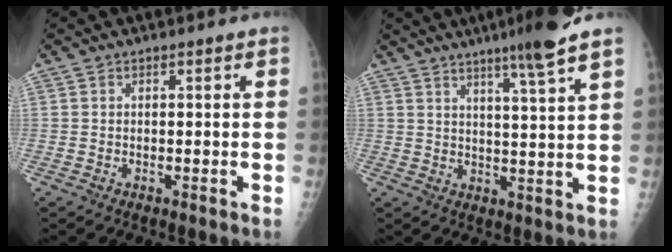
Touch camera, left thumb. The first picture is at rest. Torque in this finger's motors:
{"motor_torque": [2.33, 0.78, 0.72, -0.52, 0.20]}